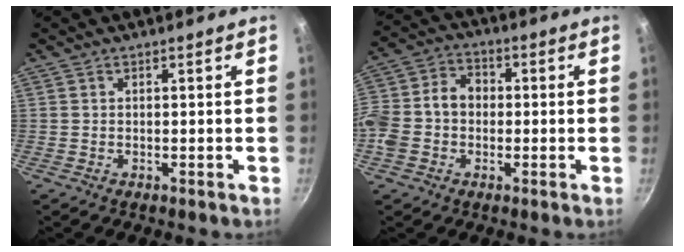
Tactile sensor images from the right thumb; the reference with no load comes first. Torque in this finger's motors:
{"motor_torque": [0.87, 1.72, 0.97, -0.36, 0.08]}